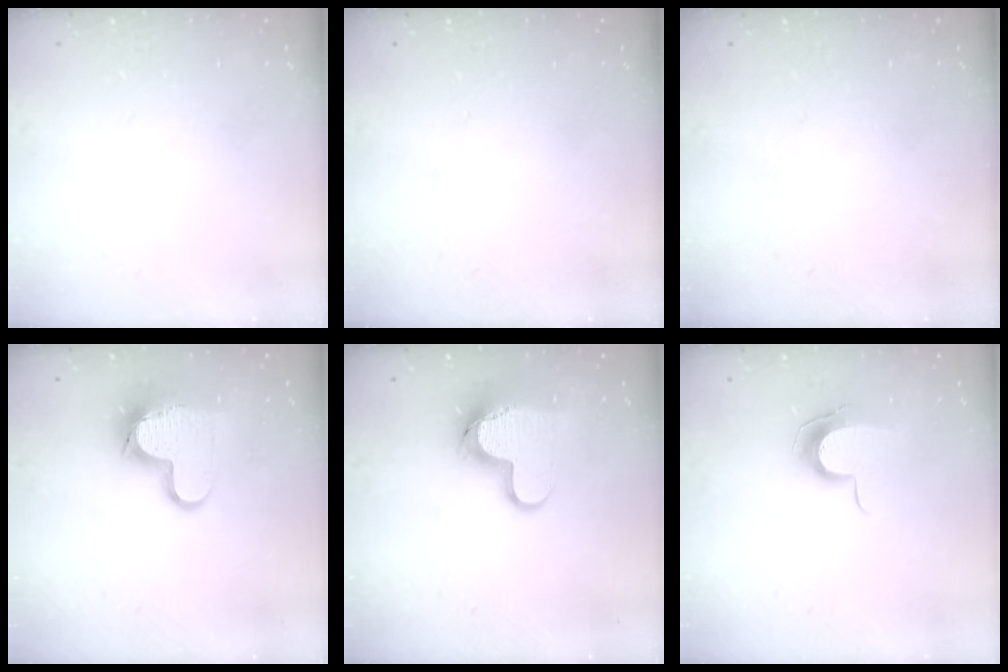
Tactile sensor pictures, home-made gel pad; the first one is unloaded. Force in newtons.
{"total": 0.0}
{"total": 0.0}
{"total": 13.2, "press": 13.2, "slide": 1.1}
{"total": 12.4, "press": 12.3, "slide": 1.2}
{"total": 8.9, "press": 8.9, "slide": 0.9}